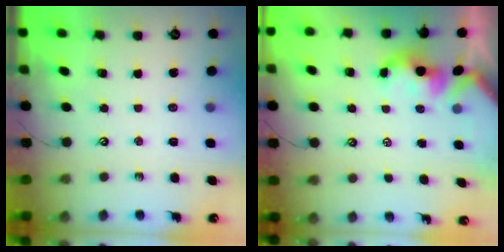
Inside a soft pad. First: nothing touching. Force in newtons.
{"total": 1.7, "press": 1.5, "slide": 0.7}